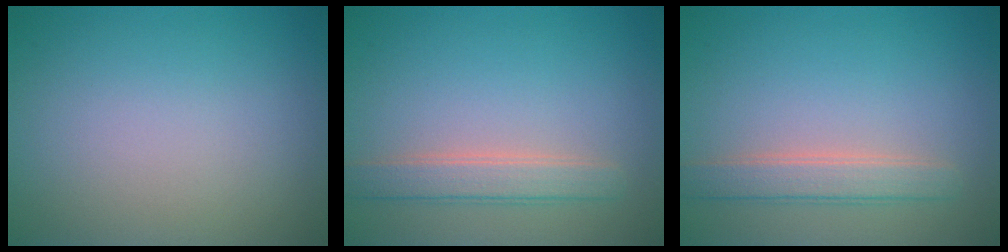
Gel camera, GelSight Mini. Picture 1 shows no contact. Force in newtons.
{"total": 2.7, "press": 2.7, "slide": 0.5}
{"total": 2.7, "press": 2.7, "slide": 0.5}